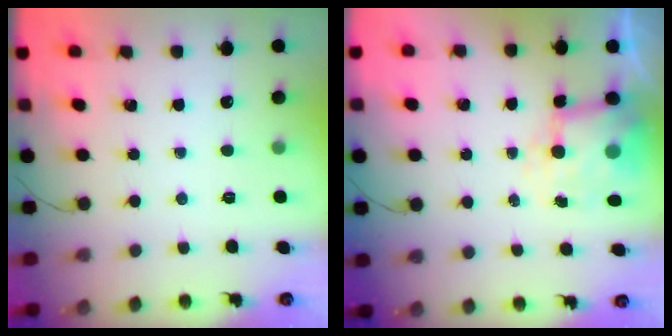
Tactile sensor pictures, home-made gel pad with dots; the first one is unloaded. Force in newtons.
{"total": 6.5, "press": 6.5, "slide": 0.5}